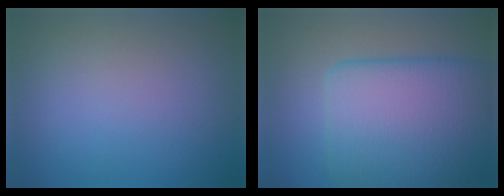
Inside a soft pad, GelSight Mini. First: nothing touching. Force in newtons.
{"total": 9.5, "press": 9.5, "slide": 0.3}